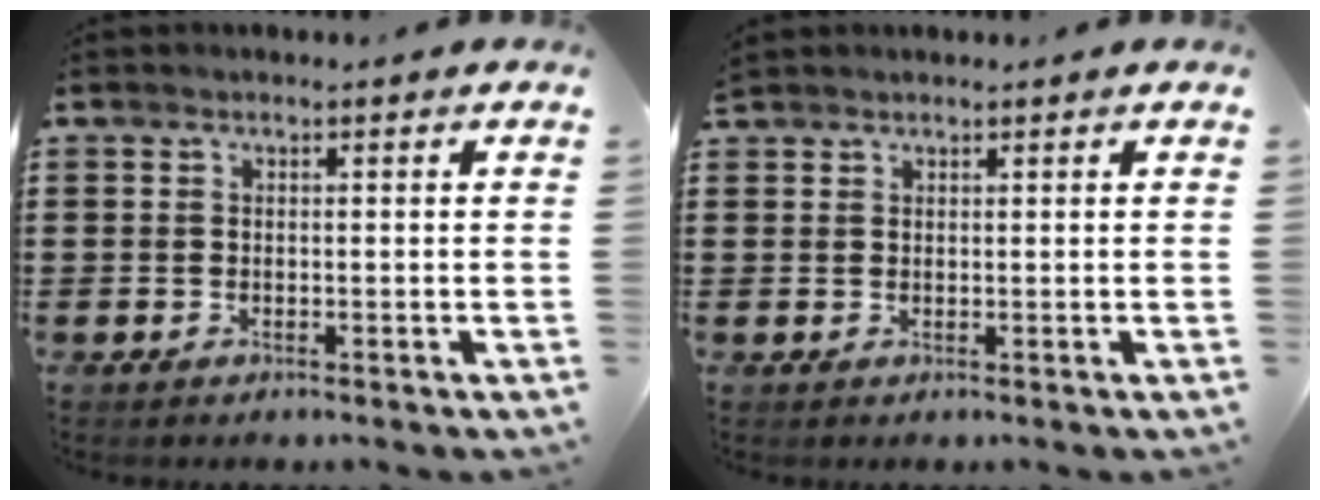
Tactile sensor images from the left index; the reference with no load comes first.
{"total": 1.1, "force": [1.0, 0.2, 0.0], "torque": [-0.002, 0.000, 0.021]}